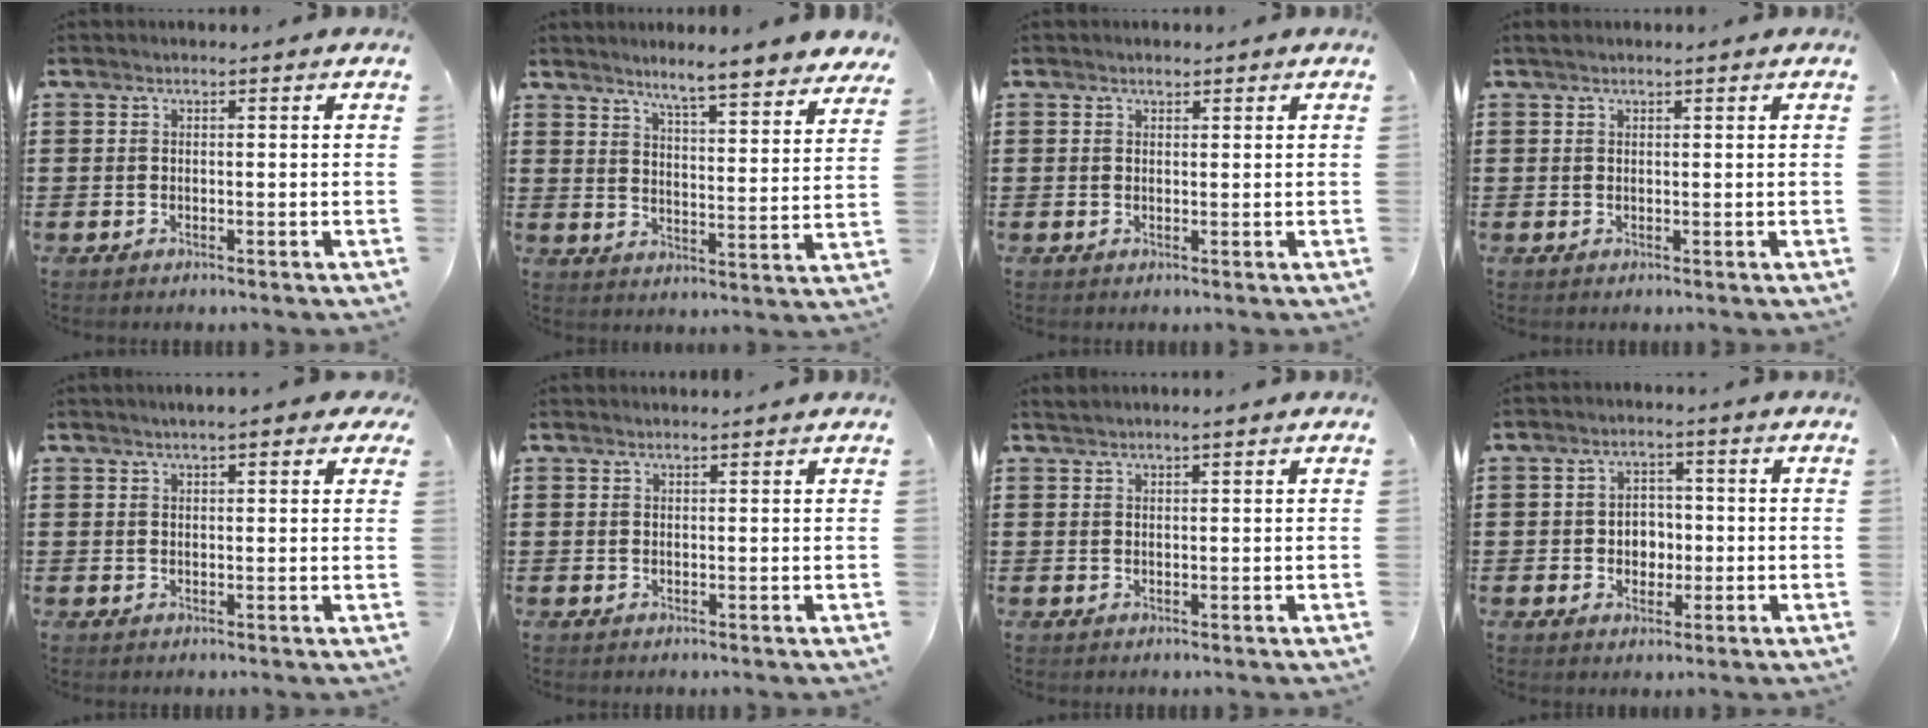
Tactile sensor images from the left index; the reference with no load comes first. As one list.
[{"total": 5.5, "force": [5.2, -0.7, 1.8], "torque": [-0.051, -0.038, 0.083]}, {"total": 0.7, "force": [0.6, 0.4, 0.2], "torque": [0.002, -0.001, 0.010]}, {"total": 0.8, "force": [0.5, 0.0, 0.6], "torque": [-0.013, 0.002, 0.010]}, {"total": 2.4, "force": [1.6, 0.6, 1.7], "torque": [-0.038, 0.007, 0.028]}, {"total": 0.9, "force": [0.9, -0.2, 0.3], "torque": [-0.007, -0.002, 0.017]}, {"total": 1.4, "force": [1.2, -0.2, 0.7], "torque": [-0.017, 0.000, 0.023]}, {"total": 3.6, "force": [-0.4, 3.0, 1.9], "torque": [-0.039, 0.005, -0.015]}]